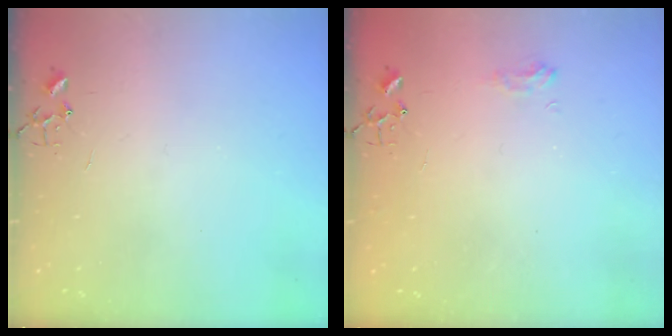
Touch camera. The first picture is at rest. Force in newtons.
{"total": 7.5, "press": 7.4, "slide": 0.8}